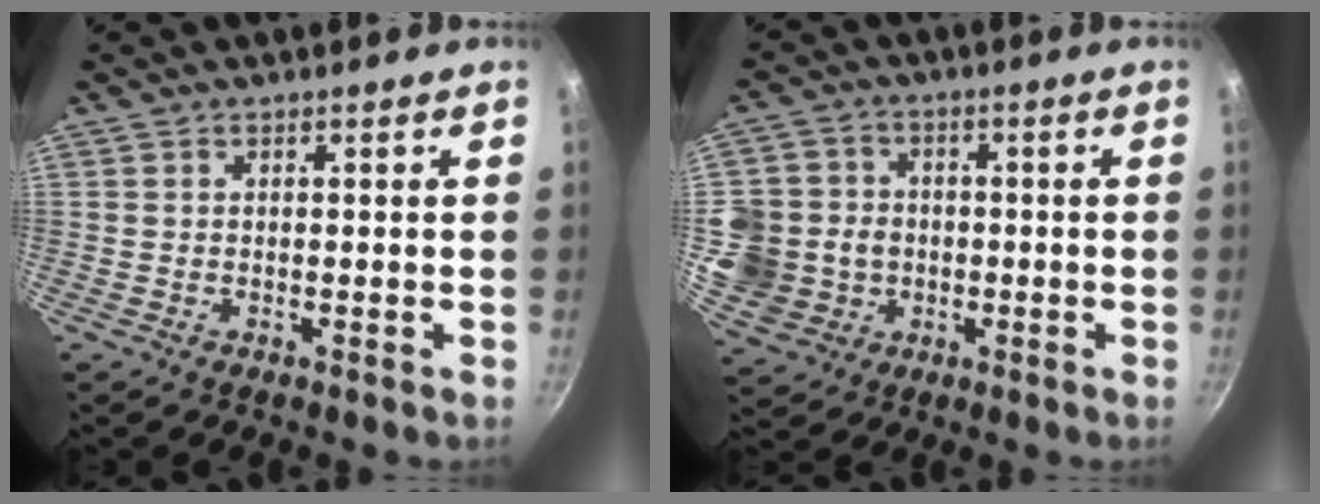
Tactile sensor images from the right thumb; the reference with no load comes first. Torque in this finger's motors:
{"motor_torque": [1.06, 1.27, 0.88, -0.35, 0.05]}